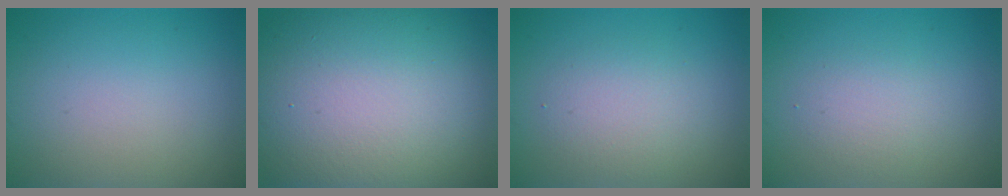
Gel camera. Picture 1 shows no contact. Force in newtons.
{"total": 18.1, "press": 18.1, "slide": 1.1}
{"total": 3.0, "press": 3.0, "slide": 0.2}
{"total": 1.9, "press": 1.9, "slide": 0.1}